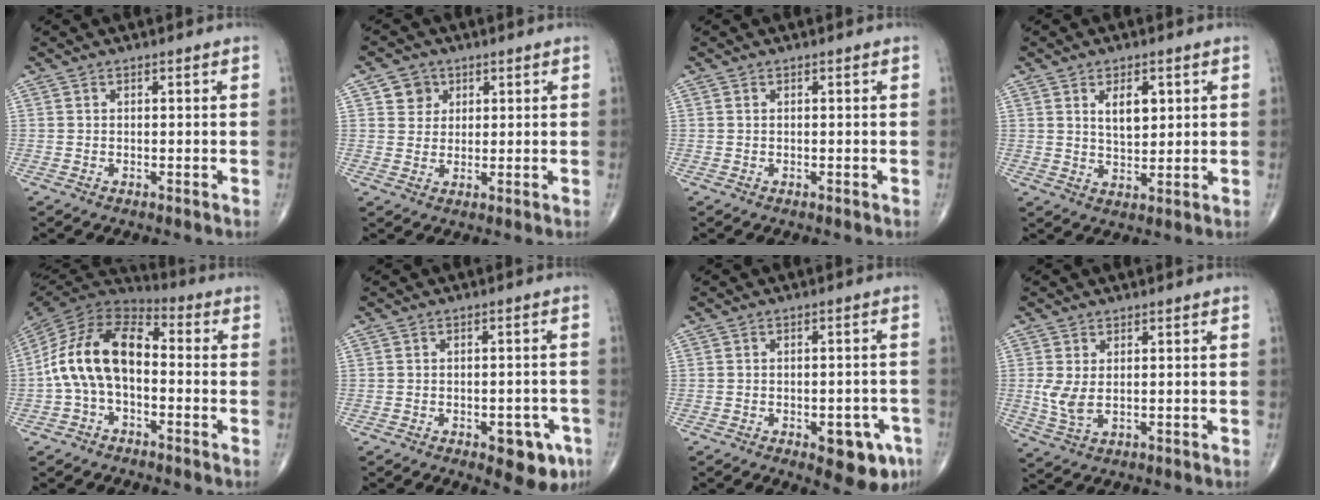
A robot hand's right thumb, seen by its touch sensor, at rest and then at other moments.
{"total": 4.3, "force": [1.8, 3.8, 0.8], "torque": [0.010, -0.005, 0.026]}
{"total": 0.0}
{"total": 5.9, "force": [2.1, 3.1, 4.5], "torque": [-0.056, -0.015, 0.038]}
{"total": 15.2, "force": [-1.5, 9.0, 12.2], "torque": [-0.224, 0.043, -0.040]}
{"total": 7.8, "force": [-3.7, 3.8, 5.7], "torque": [-0.047, 0.017, -0.039]}
{"total": 8.9, "force": [-4.1, 4.0, 6.8], "torque": [-0.061, 0.018, -0.043]}
{"total": 4.4, "force": [0.4, 2.3, 3.8], "torque": [-0.088, -0.005, 0.016]}